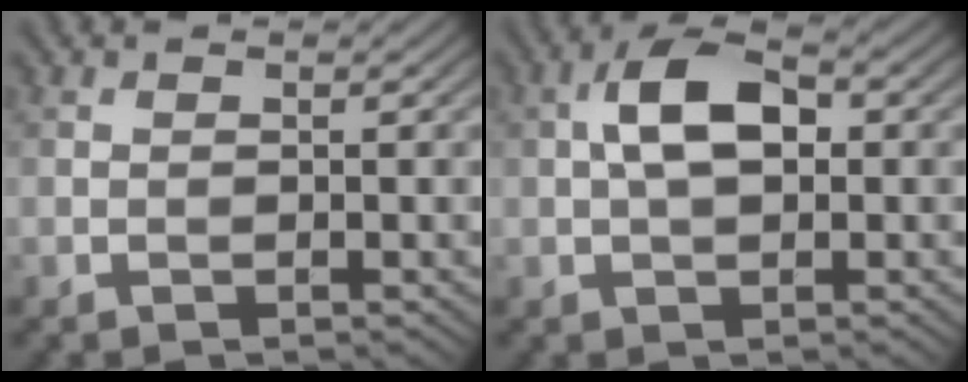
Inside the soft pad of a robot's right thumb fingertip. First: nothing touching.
{"total": 6.3, "force": [0.6, 3.5, 5.2], "torque": [-0.102, 0.013, 0.006]}